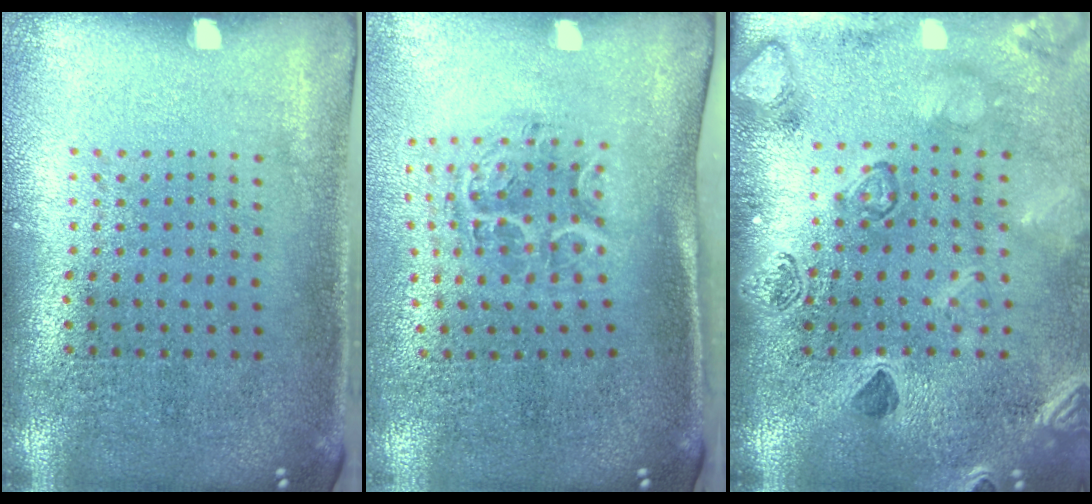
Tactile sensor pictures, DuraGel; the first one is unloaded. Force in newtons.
{"total": 1.3, "press": 1.2, "slide": 0.4}
{"total": 2.3, "press": 2.3, "slide": 0.5}